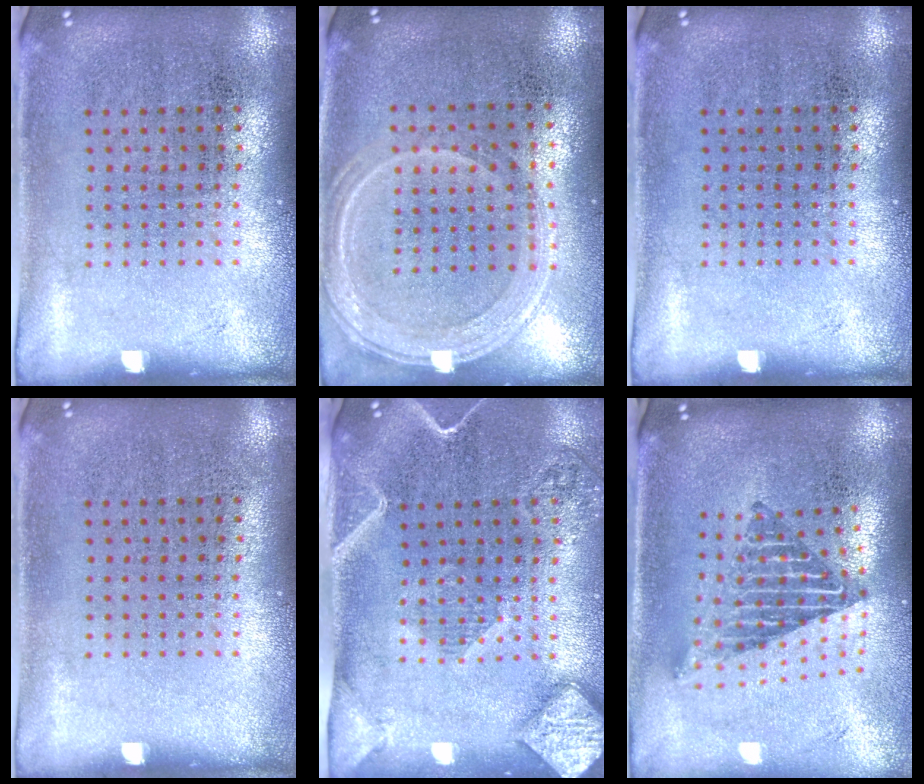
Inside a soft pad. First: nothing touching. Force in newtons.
{"total": 1.3, "press": 1.2, "slide": 0.3}
{"total": 0.0}
{"total": 0.0}
{"total": 2.6, "press": 2.1, "slide": 1.5}
{"total": 2.1, "press": 1.6, "slide": 1.4}